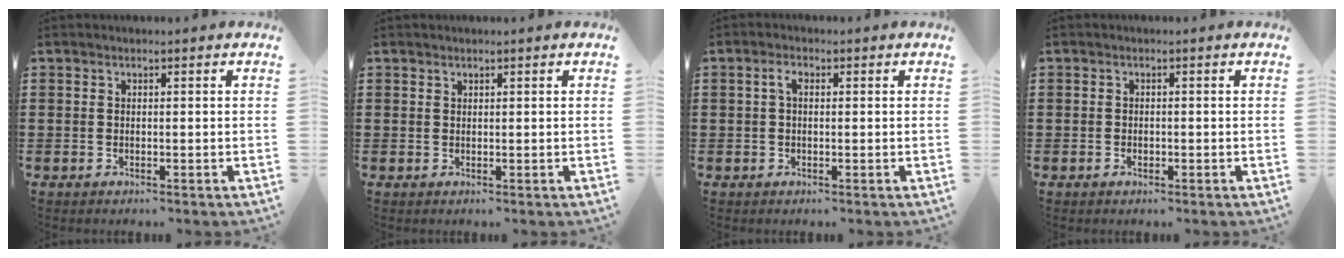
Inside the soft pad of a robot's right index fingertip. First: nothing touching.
{"total": 0.6, "force": [0.4, 0.4, 0.0], "torque": [-0.001, 0.002, 0.009]}
{"total": 2.0, "force": [0.3, 1.0, 1.7], "torque": [-0.035, 0.007, 0.003]}
{"total": 0.8, "force": [-0.4, 0.5, 0.4], "torque": [-0.011, -0.001, -0.006]}